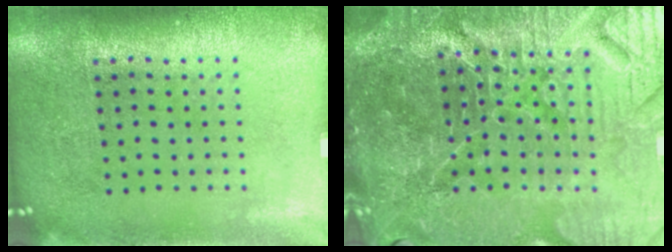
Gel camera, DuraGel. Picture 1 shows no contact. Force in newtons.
{"total": 6.2, "press": 5.7, "slide": 2.5}